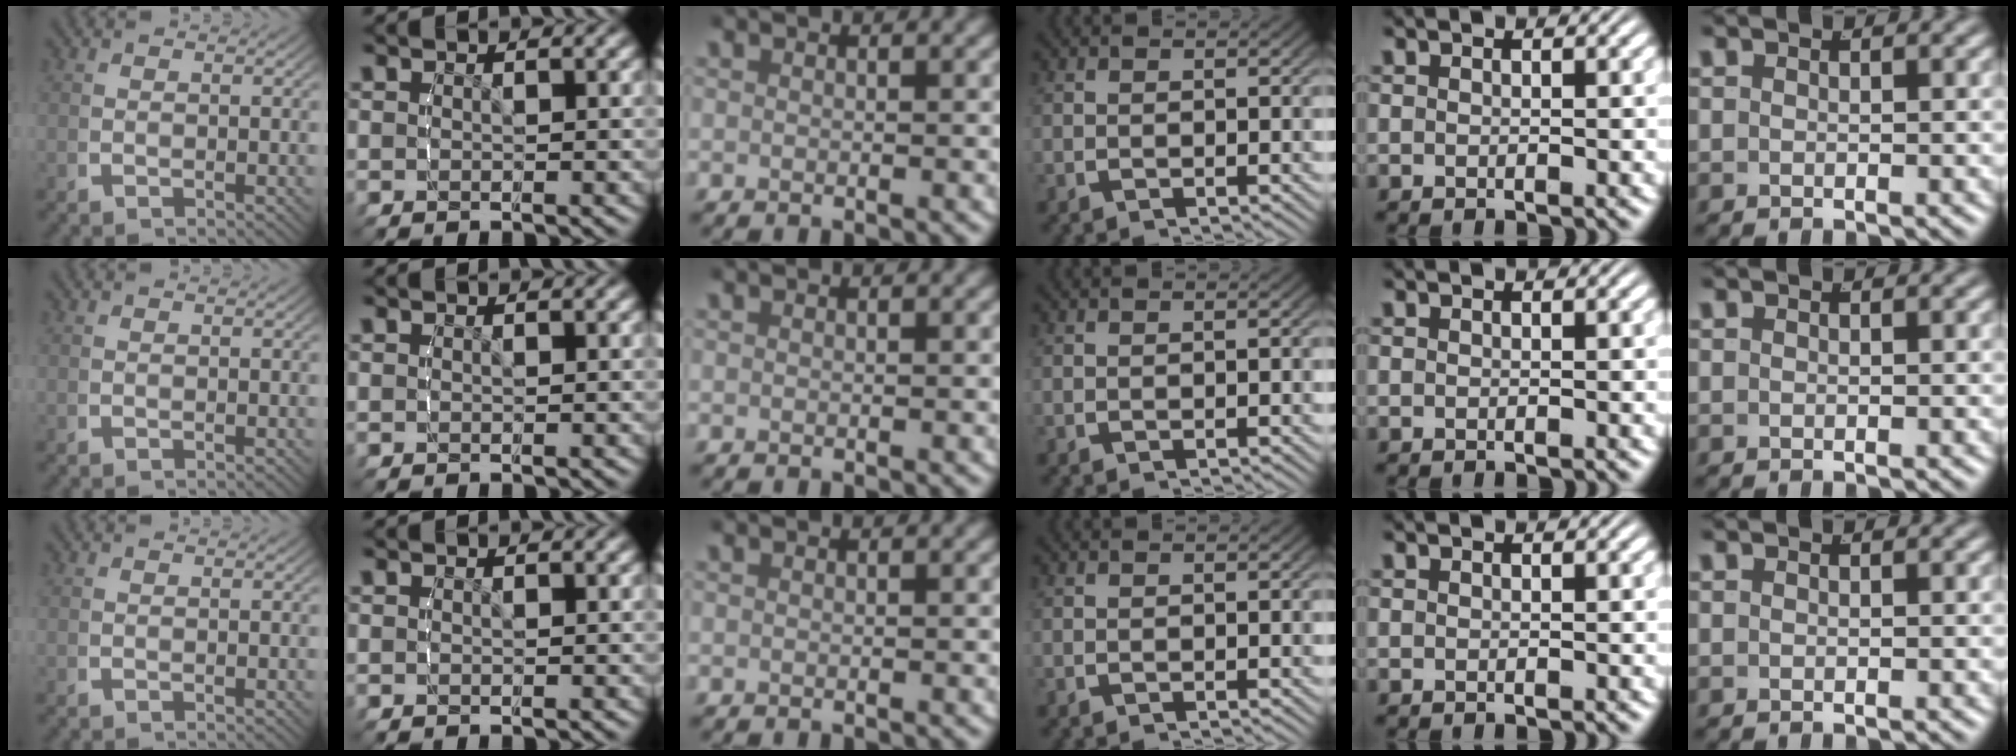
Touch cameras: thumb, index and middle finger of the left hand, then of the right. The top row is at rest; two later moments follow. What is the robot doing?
{"motion": "lift_and_place", "object": "cubes"}